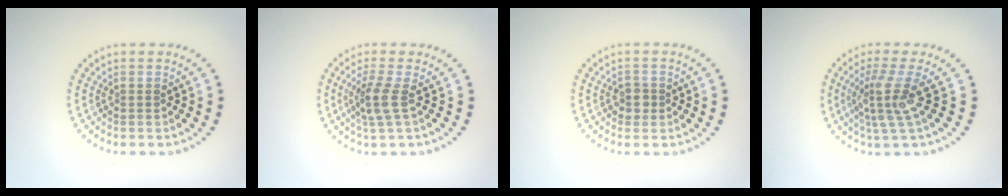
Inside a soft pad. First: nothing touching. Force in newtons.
{"total": 2.6, "press": 1.9, "slide": 1.8}
{"total": 1.6, "press": 1.5, "slide": 0.6}
{"total": 3.6, "press": 2.6, "slide": 2.6}